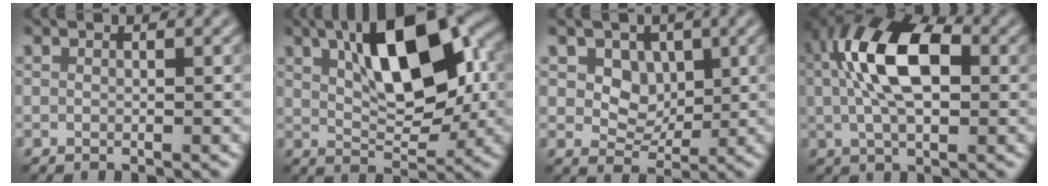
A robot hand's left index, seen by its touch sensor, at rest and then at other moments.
{"total": 10.3, "force": [3.1, 4.4, 8.8], "torque": [-0.137, 0.012, 0.044]}
{"total": 3.1, "force": [0.9, 2.5, 1.6], "torque": [-0.038, -0.014, 0.013]}
{"total": 8.4, "force": [1.2, 4.3, 7.2], "torque": [-0.136, 0.013, 0.014]}